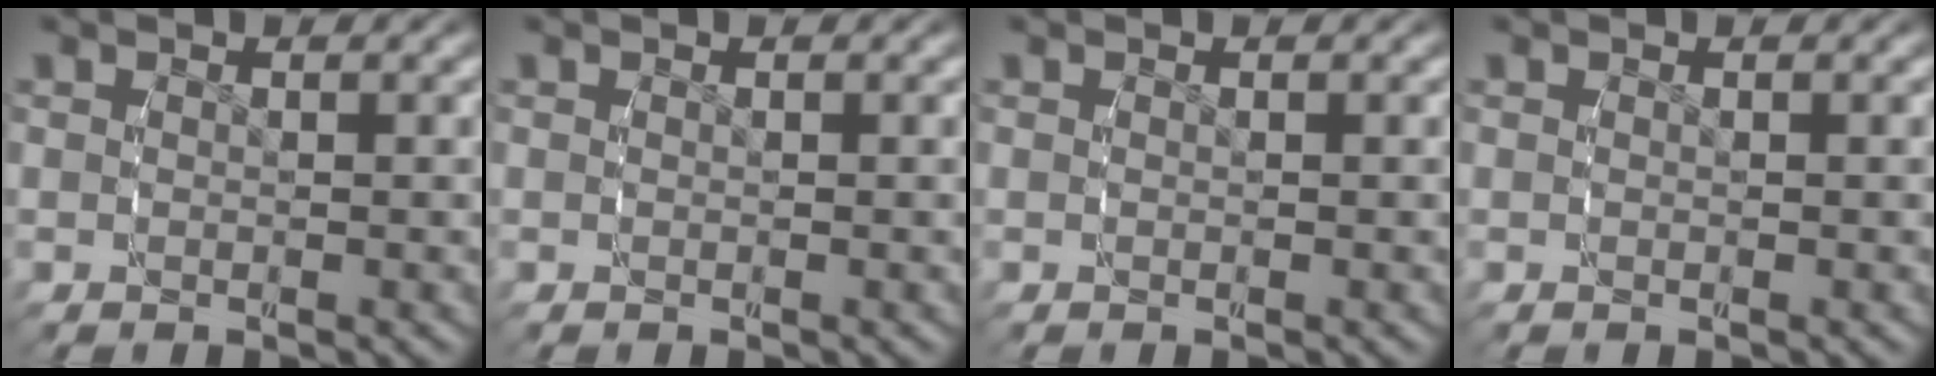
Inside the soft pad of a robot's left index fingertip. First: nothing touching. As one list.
[{"total": 0.0}, {"total": 0.0}, {"total": 0.0}]